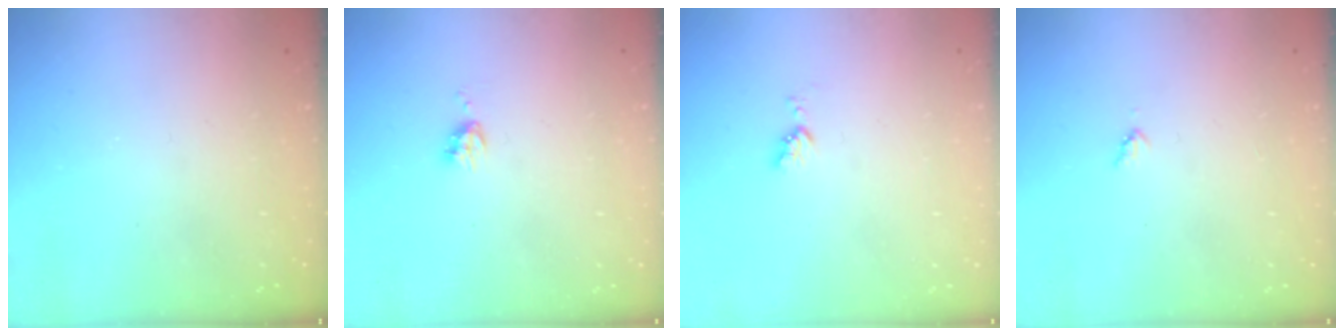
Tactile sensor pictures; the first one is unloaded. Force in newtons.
{"total": 5.4, "press": 5.3, "slide": 0.7}
{"total": 3.9, "press": 3.9, "slide": 0.5}
{"total": 3.0, "press": 3.0, "slide": 0.3}